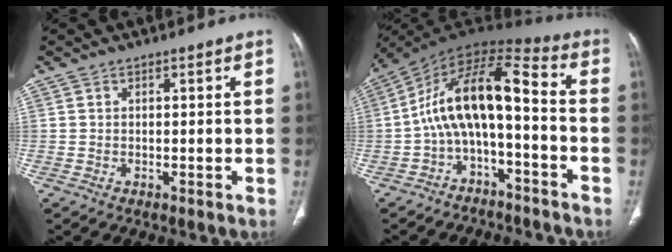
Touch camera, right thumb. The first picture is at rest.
{"total": 13.5, "force": [-3.4, 5.6, 11.7], "torque": [-0.204, 0.101, -0.065]}